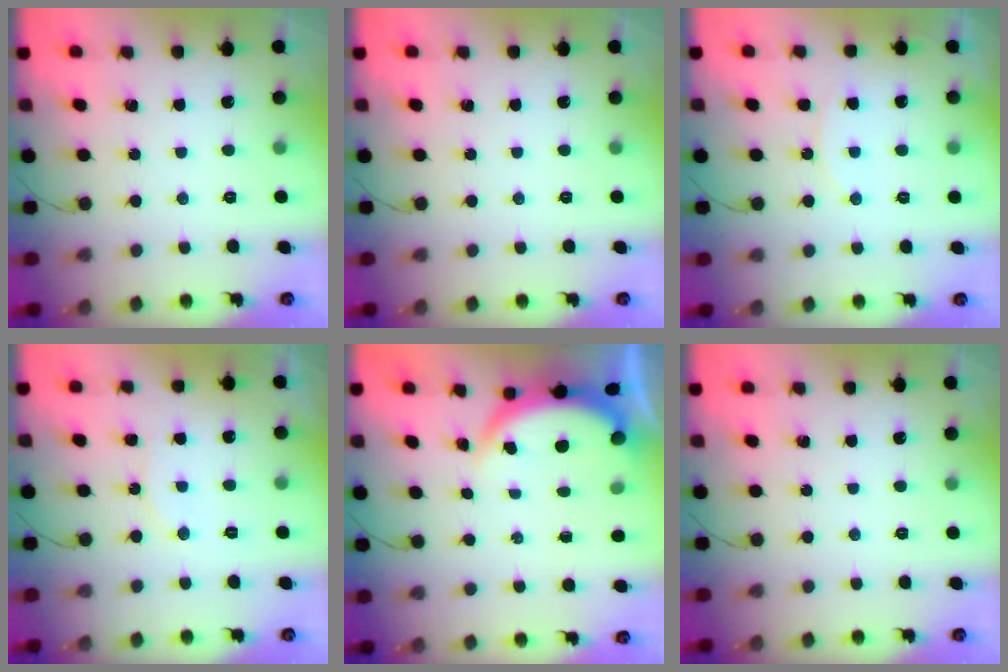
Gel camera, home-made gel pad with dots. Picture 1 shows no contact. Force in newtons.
{"total": 0.0}
{"total": 5.1, "press": 5.1, "slide": 0.6}
{"total": 5.9, "press": 5.5, "slide": 2.2}
{"total": 3.9, "press": 3.8, "slide": 0.2}
{"total": 0.0}